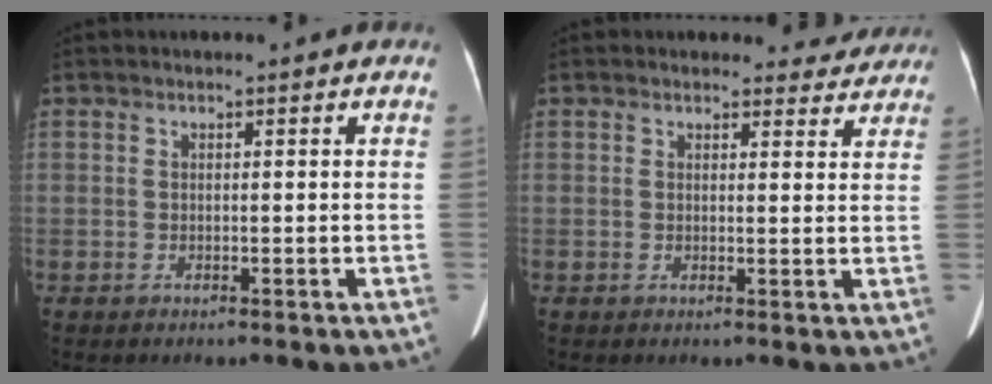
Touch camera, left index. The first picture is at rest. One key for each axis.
{"total": 4.2, "fx": 3.8, "fy": 1.8, "fz": -0.3, "tx": 0.016, "ty": -0.007, "tz": 0.025}